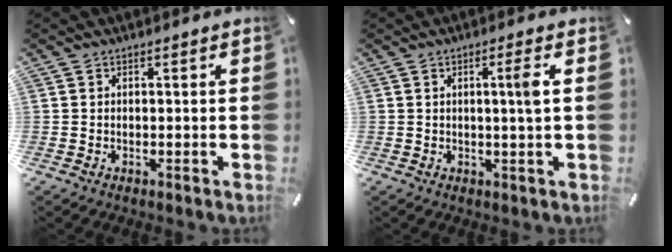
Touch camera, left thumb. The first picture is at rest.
{"total": 4.1, "force": [0.7, -0.4, 4.0], "torque": [-0.076, -0.006, 0.007]}